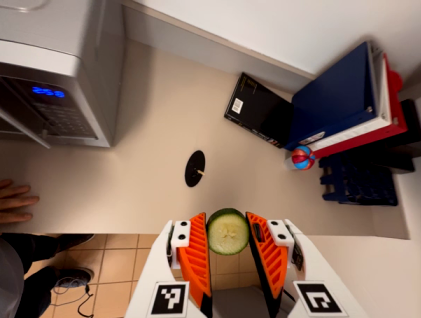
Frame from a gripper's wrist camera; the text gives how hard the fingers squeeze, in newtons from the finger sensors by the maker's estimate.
{"total": 7.5, "left": 7.4, "right": 7.7}